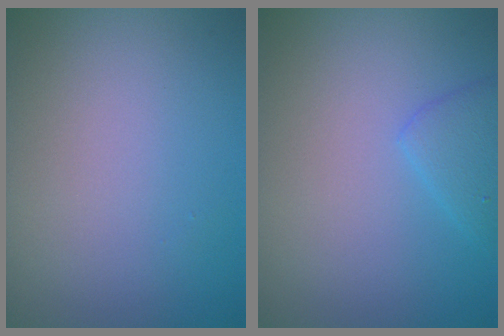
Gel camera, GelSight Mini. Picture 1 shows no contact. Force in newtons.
{"total": 2.0, "press": 2.0, "slide": 0.1}